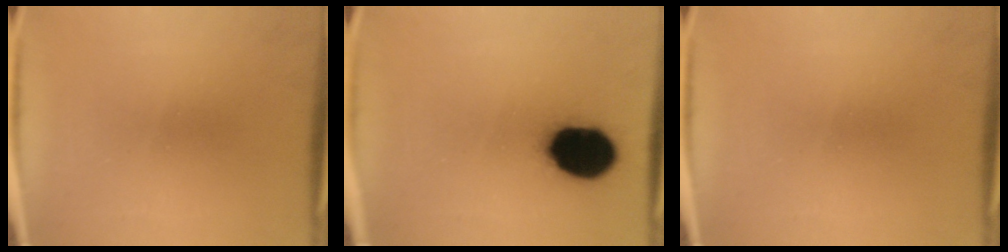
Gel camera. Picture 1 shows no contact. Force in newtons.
{"total": 16.9}
{"total": 0.0}